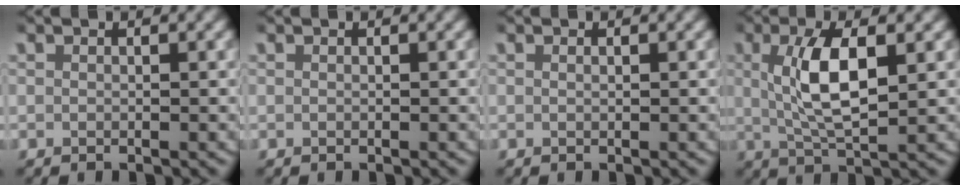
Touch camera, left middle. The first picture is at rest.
{"total": 0.0}
{"total": 0.0}
{"total": 5.3, "force": [1.0, 1.6, 5.0], "torque": [-0.097, -0.007, 0.023]}